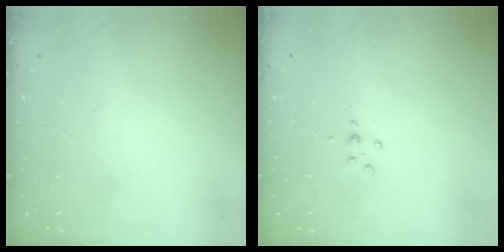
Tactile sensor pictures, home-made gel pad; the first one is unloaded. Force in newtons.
{"total": 2.9, "press": 2.9, "slide": 0.4}